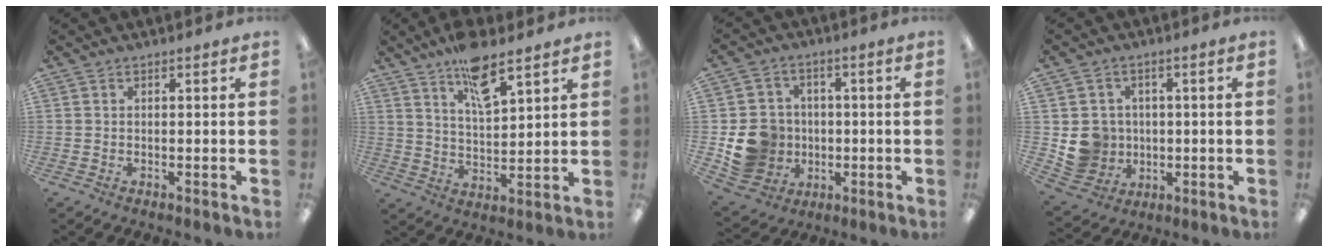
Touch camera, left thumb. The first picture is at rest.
{"total": 10.2, "force": [7.4, 3.2, 6.1], "torque": [-0.099, -0.039, 0.128]}
{"total": 11.3, "force": [-1.9, 10.6, 3.5], "torque": [-0.085, 0.019, -0.023]}
{"total": 8.2, "force": [0.1, 8.0, 1.6], "torque": [-0.048, 0.006, 0.015]}